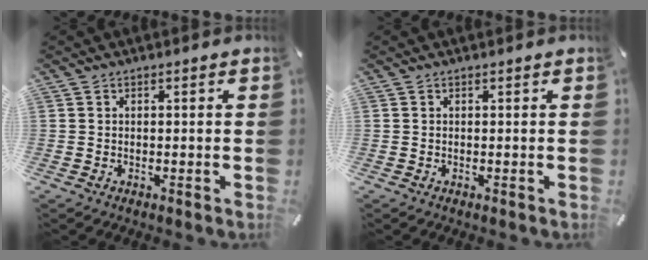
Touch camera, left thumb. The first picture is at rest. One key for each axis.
{"total": 0.0}